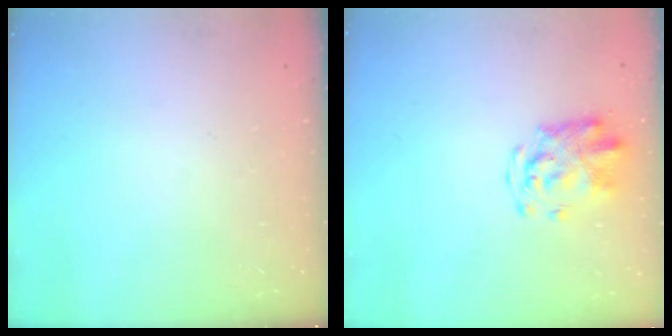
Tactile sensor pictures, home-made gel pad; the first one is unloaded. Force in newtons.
{"total": 4.9, "press": 4.9, "slide": 0.4}